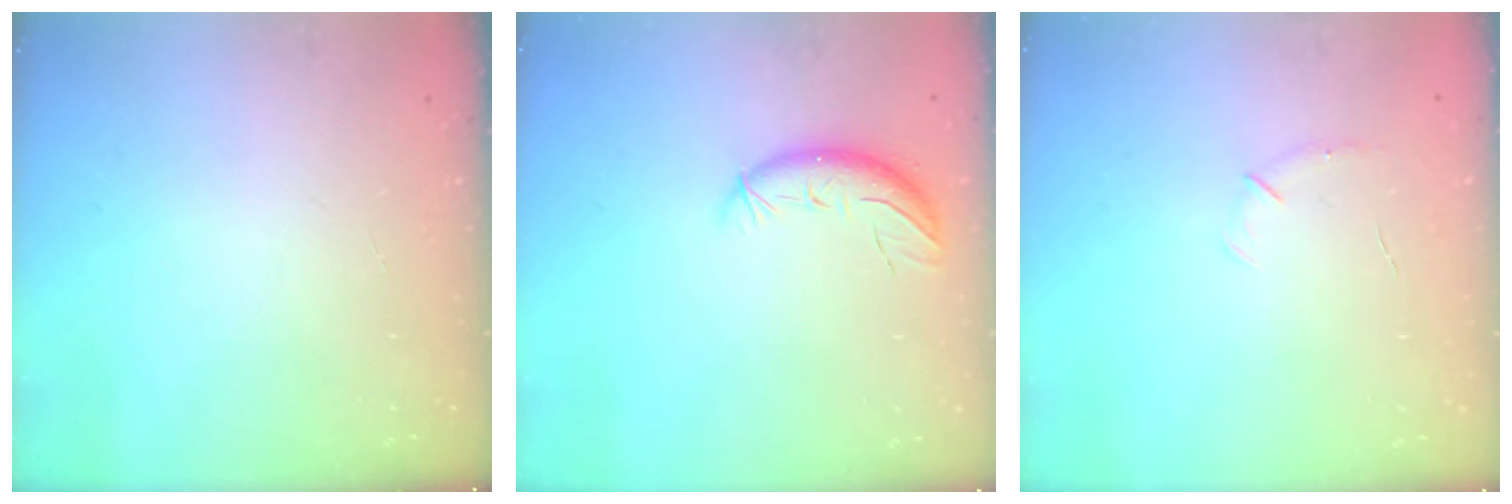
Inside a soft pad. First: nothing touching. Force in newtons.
{"total": 9.6, "press": 9.3, "slide": 2.5}
{"total": 4.1, "press": 4.0, "slide": 1.0}